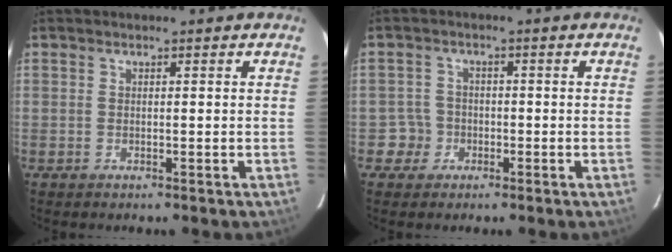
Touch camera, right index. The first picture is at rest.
{"total": 3.6, "force": [-1.4, 3.3, -0.3], "torque": [0.012, 0.023, -0.023]}